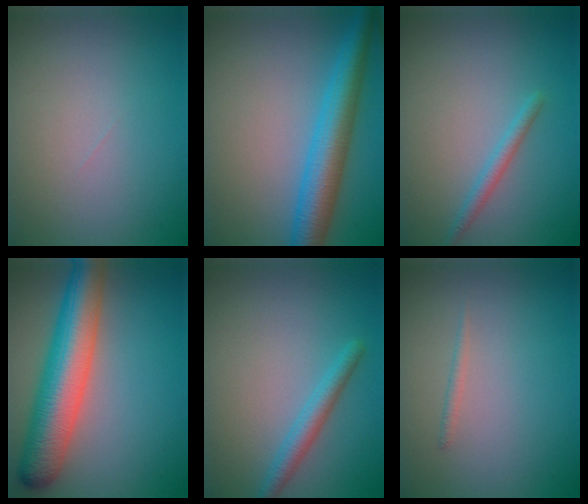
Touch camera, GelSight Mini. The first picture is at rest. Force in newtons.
{"total": 6.2, "press": 6.2, "slide": 0.1}
{"total": 1.5, "press": 1.5, "slide": 0.1}
{"total": 8.8, "press": 8.8, "slide": 0.5}
{"total": 2.3, "press": 2.3, "slide": 0.1}
{"total": 0.6, "press": 0.6, "slide": 0.1}